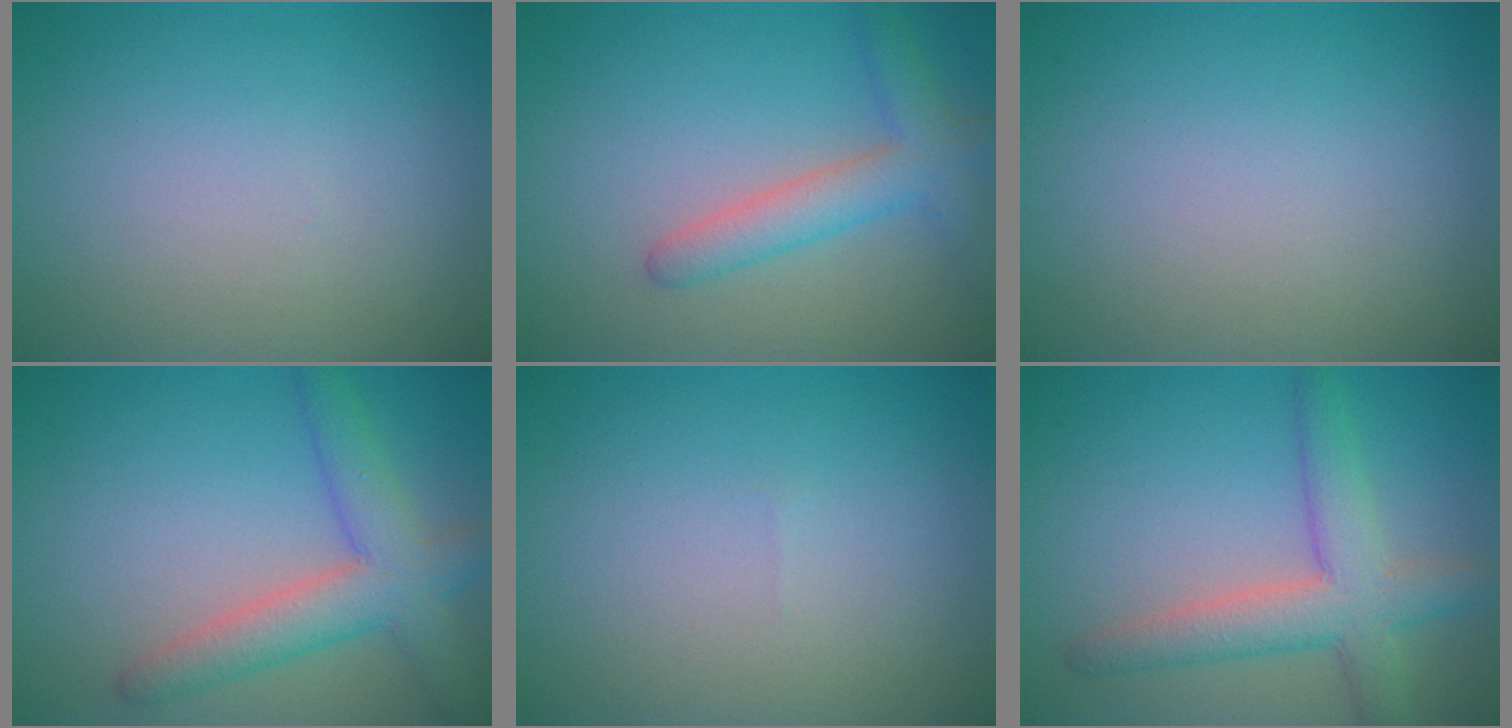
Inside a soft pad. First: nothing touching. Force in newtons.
{"total": 3.7, "press": 3.7, "slide": 0.2}
{"total": 0.0}
{"total": 5.3, "press": 5.3, "slide": 0.2}
{"total": 0.0}
{"total": 5.2, "press": 5.2, "slide": 0.2}